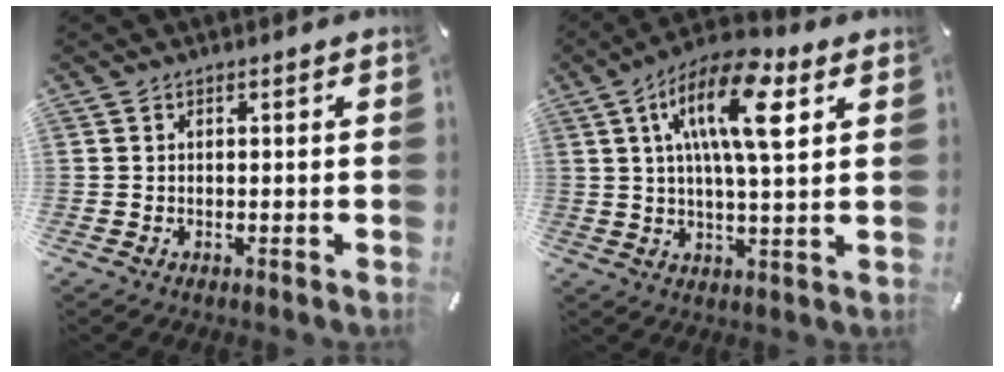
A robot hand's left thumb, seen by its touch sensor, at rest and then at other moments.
{"total": 14.9, "force": [5.8, 4.9, 12.9], "torque": [-0.233, -0.003, 0.094]}